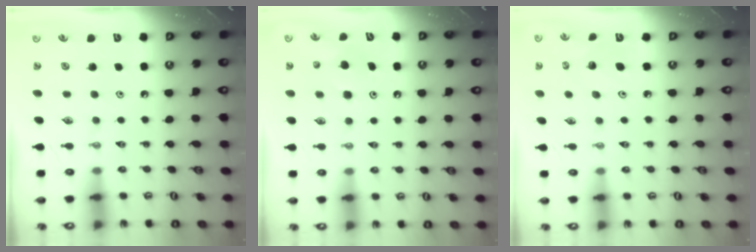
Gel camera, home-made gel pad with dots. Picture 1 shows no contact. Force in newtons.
{"total": 5.9, "press": 5.9, "slide": 0.6}
{"total": 4.2, "press": 3.7, "slide": 1.9}